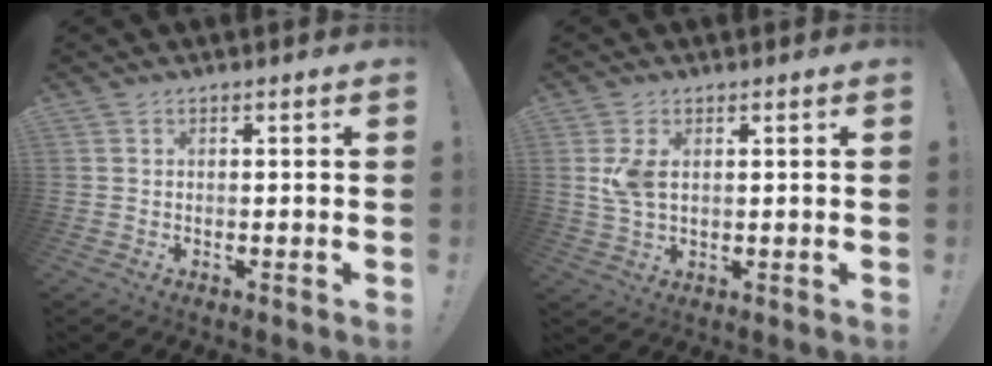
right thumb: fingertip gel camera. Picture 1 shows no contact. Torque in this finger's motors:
{"motor_torque": [0.02, 0.60, 0.73, -0.25, 0.28]}